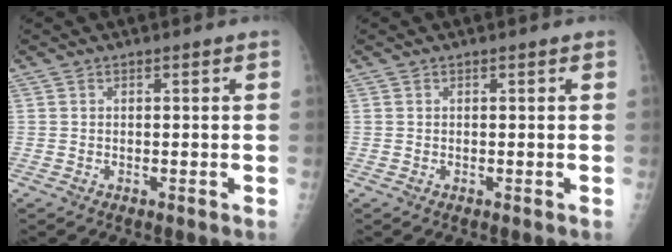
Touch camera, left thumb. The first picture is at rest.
{"total": 0.0}